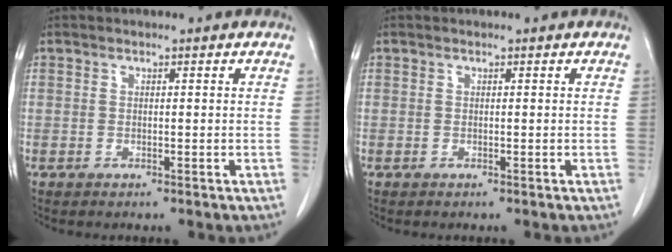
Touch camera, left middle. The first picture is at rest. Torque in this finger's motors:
{"motor_torque": [0.03, -0.07, -0.04, -0.06]}